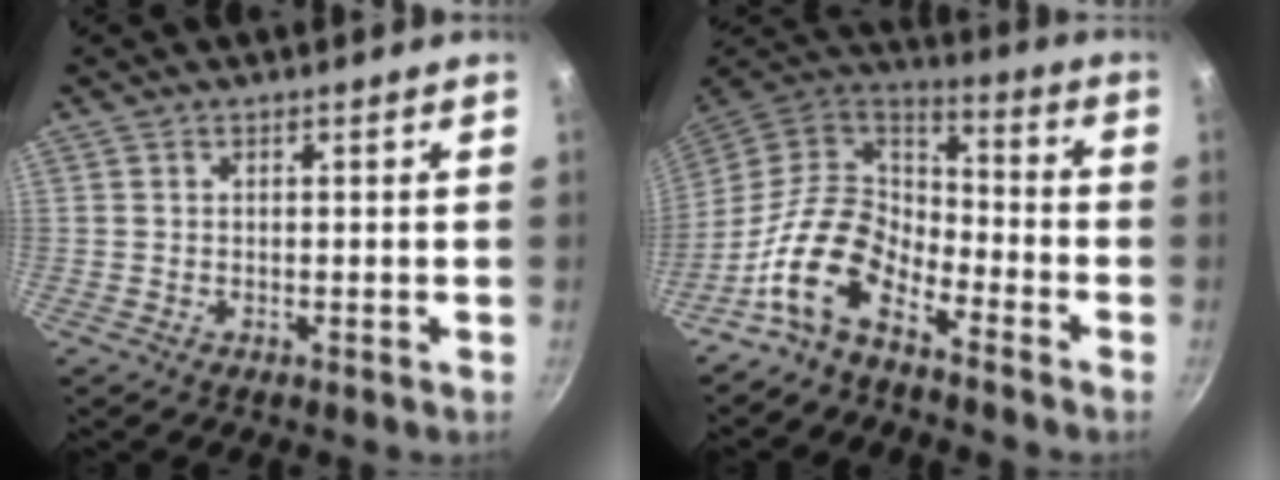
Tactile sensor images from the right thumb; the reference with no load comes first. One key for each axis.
{"total": 13.6, "fx": -8.1, "fy": 7.6, "fz": 7.9, "tx": -0.129, "ty": 0.075, "tz": -0.180}